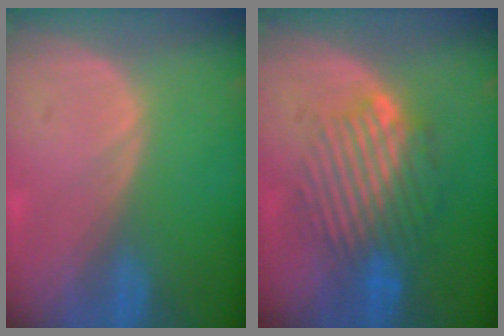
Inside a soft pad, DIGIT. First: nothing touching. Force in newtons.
{"total": 9.2, "press": 8.3, "slide": 3.9}